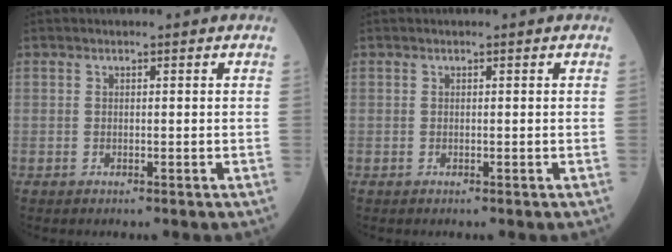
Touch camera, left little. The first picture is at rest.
{"total": 0.0}